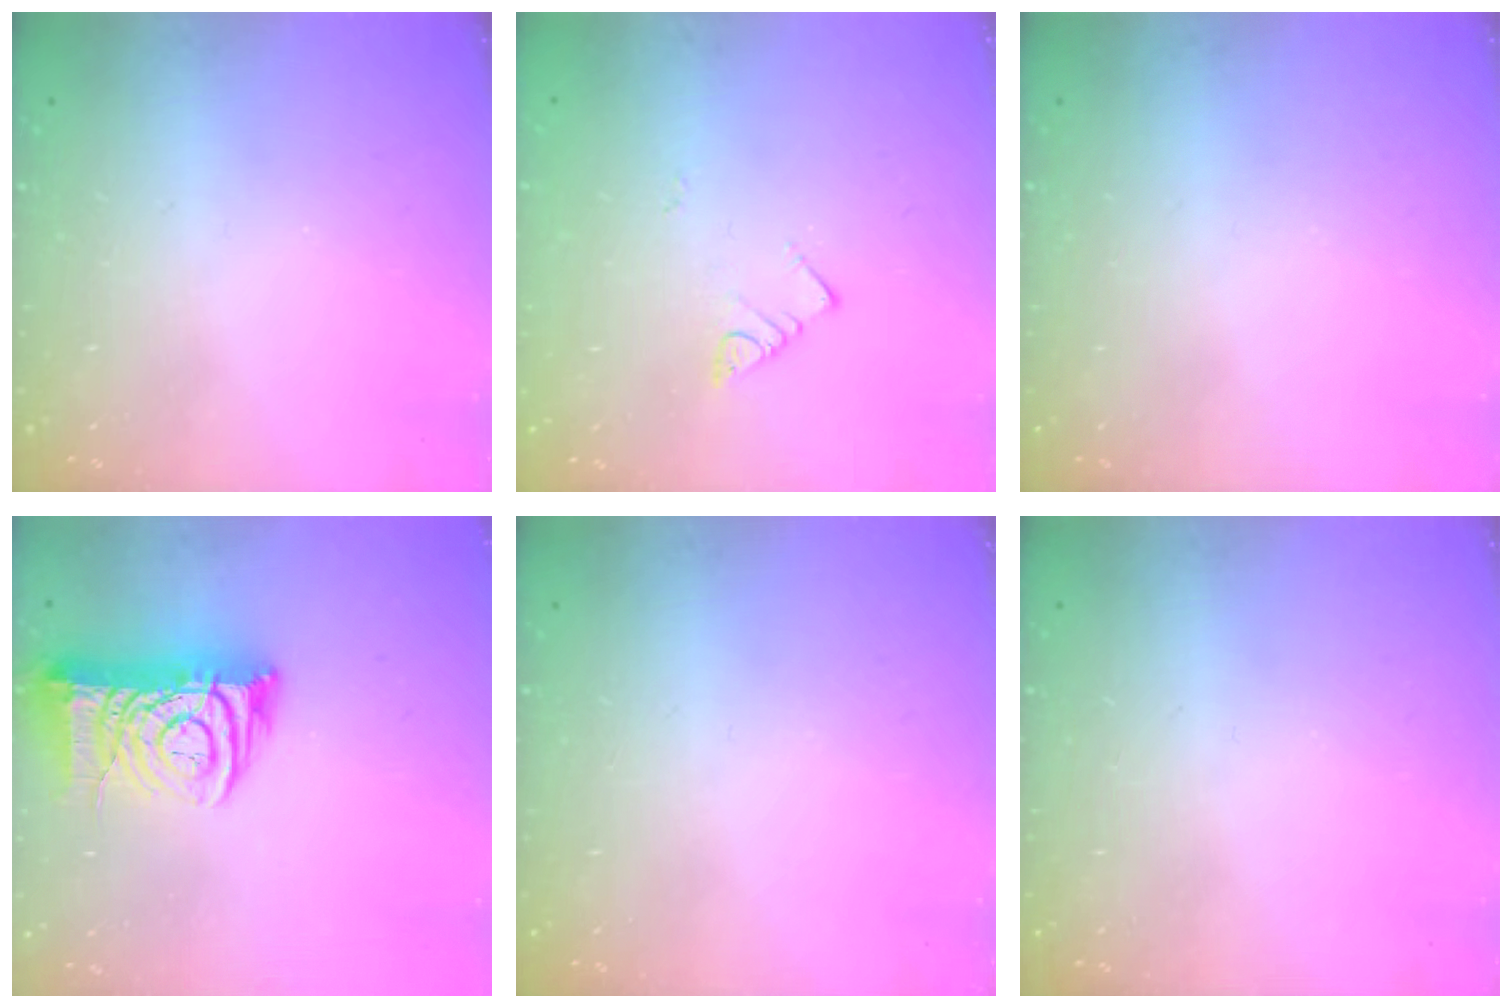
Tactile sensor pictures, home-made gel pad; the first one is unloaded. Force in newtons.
{"total": 2.7, "press": 2.7, "slide": 0.3}
{"total": 0.0}
{"total": 12.8, "press": 12.7, "slide": 1.5}
{"total": 0.0}
{"total": 0.0}